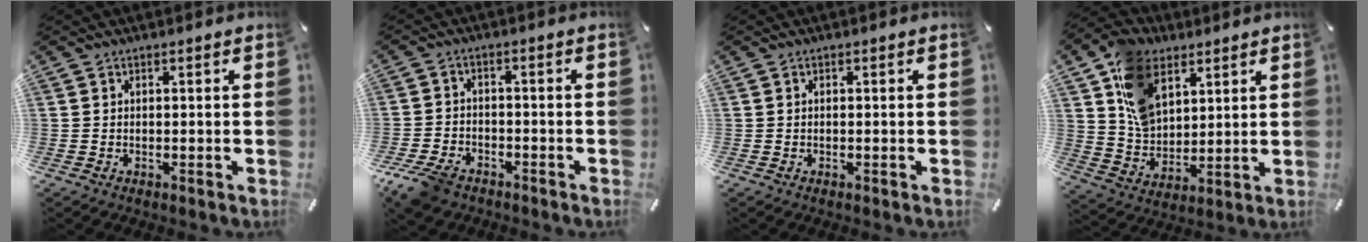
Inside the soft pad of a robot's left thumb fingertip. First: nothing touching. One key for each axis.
{"total": 6.7, "fx": -5.0, "fy": 3.7, "fz": 2.5, "tx": -0.065, "ty": 0.017, "tz": -0.098}
{"total": 0.0}
{"total": 13.3, "fx": 6.6, "fy": 9.6, "fz": 6.4, "tx": -0.139, "ty": -0.014, "tz": 0.131}